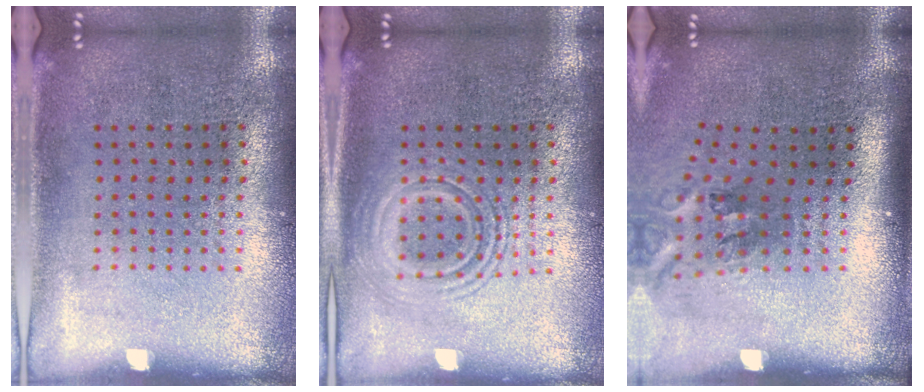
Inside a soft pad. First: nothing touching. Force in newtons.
{"total": 2.6, "press": 2.6, "slide": 0.4}
{"total": 2.1, "press": 1.3, "slide": 1.7}